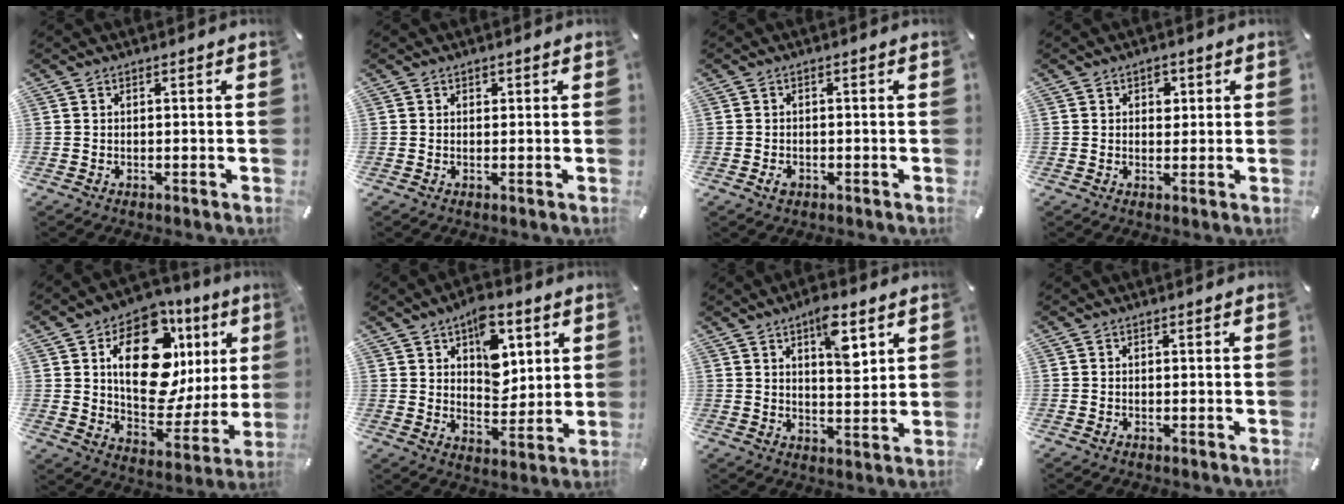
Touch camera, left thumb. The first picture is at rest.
{"total": 0.7, "force": [0.2, 0.6, 0.1], "torque": [0.008, 0.000, 0.002]}
{"total": 1.8, "force": [-0.8, 1.2, 1.0], "torque": [-0.019, 0.004, -0.015]}
{"total": 2.8, "force": [0.8, 2.2, 1.5], "torque": [-0.002, -0.006, 0.004]}
{"total": 20.6, "force": [7.3, 12.3, 14.7], "torque": [-0.214, -0.044, 0.123]}
{"total": 11.8, "force": [5.7, 7.7, 6.9], "torque": [-0.090, -0.023, 0.099]}
{"total": 8.6, "force": [4.9, 3.7, 6.1], "torque": [-0.076, -0.029, 0.076]}
{"total": 0.0}